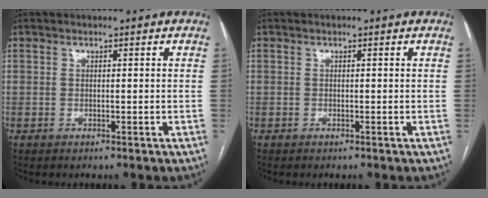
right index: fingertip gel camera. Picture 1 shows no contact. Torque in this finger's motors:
{"motor_torque": [0.18, 0.07, 0.00, 0.01]}